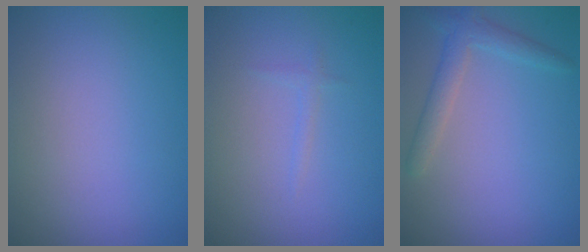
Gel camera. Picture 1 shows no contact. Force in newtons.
{"total": 0.7, "press": 0.7, "slide": 0.1}
{"total": 2.3, "press": 2.3, "slide": 0.2}